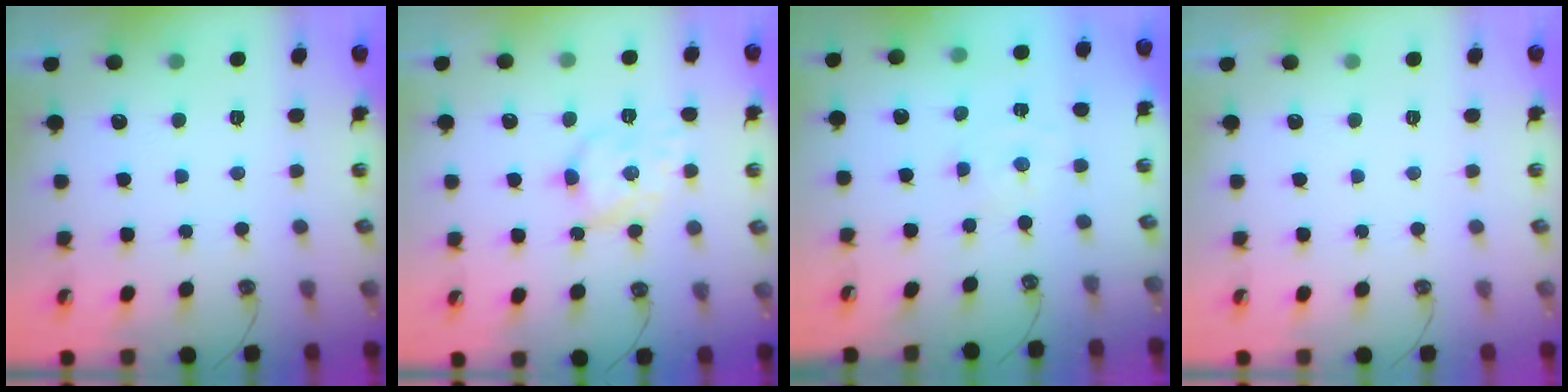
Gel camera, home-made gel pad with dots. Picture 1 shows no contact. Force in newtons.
{"total": 9.2, "press": 9.2, "slide": 0.2}
{"total": 0.0}
{"total": 0.0}